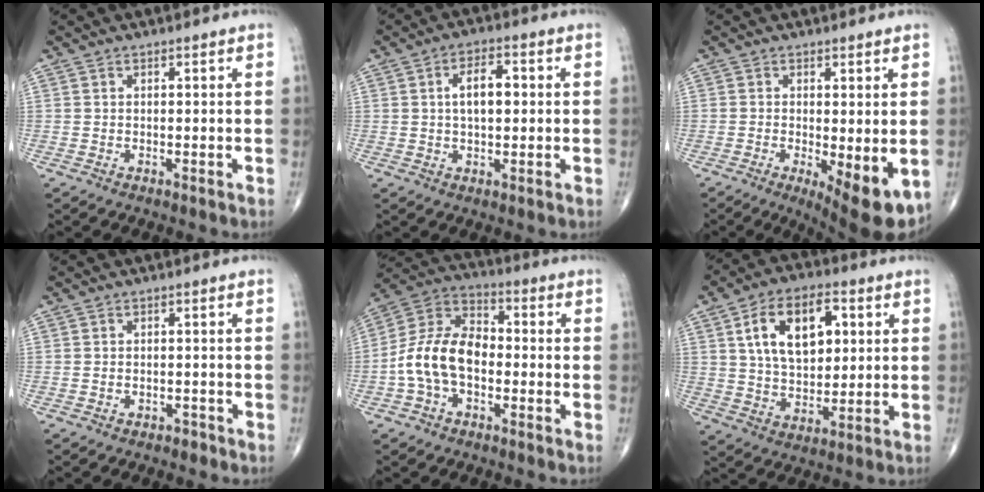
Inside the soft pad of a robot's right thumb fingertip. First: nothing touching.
{"total": 6.2, "force": [0.8, 3.2, 5.3], "torque": [-0.080, 0.010, 0.008]}
{"total": 9.4, "force": [-2.5, 3.1, 8.6], "torque": [-0.117, -0.023, -0.030]}
{"total": 1.3, "force": [-0.9, 0.8, 0.3], "torque": [-0.008, 0.009, -0.013]}
{"total": 12.9, "force": [-2.7, 8.4, 9.5], "torque": [-0.175, 0.044, -0.060]}
{"total": 14.6, "force": [4.2, 8.6, 11.1], "torque": [-0.161, -0.002, 0.074]}